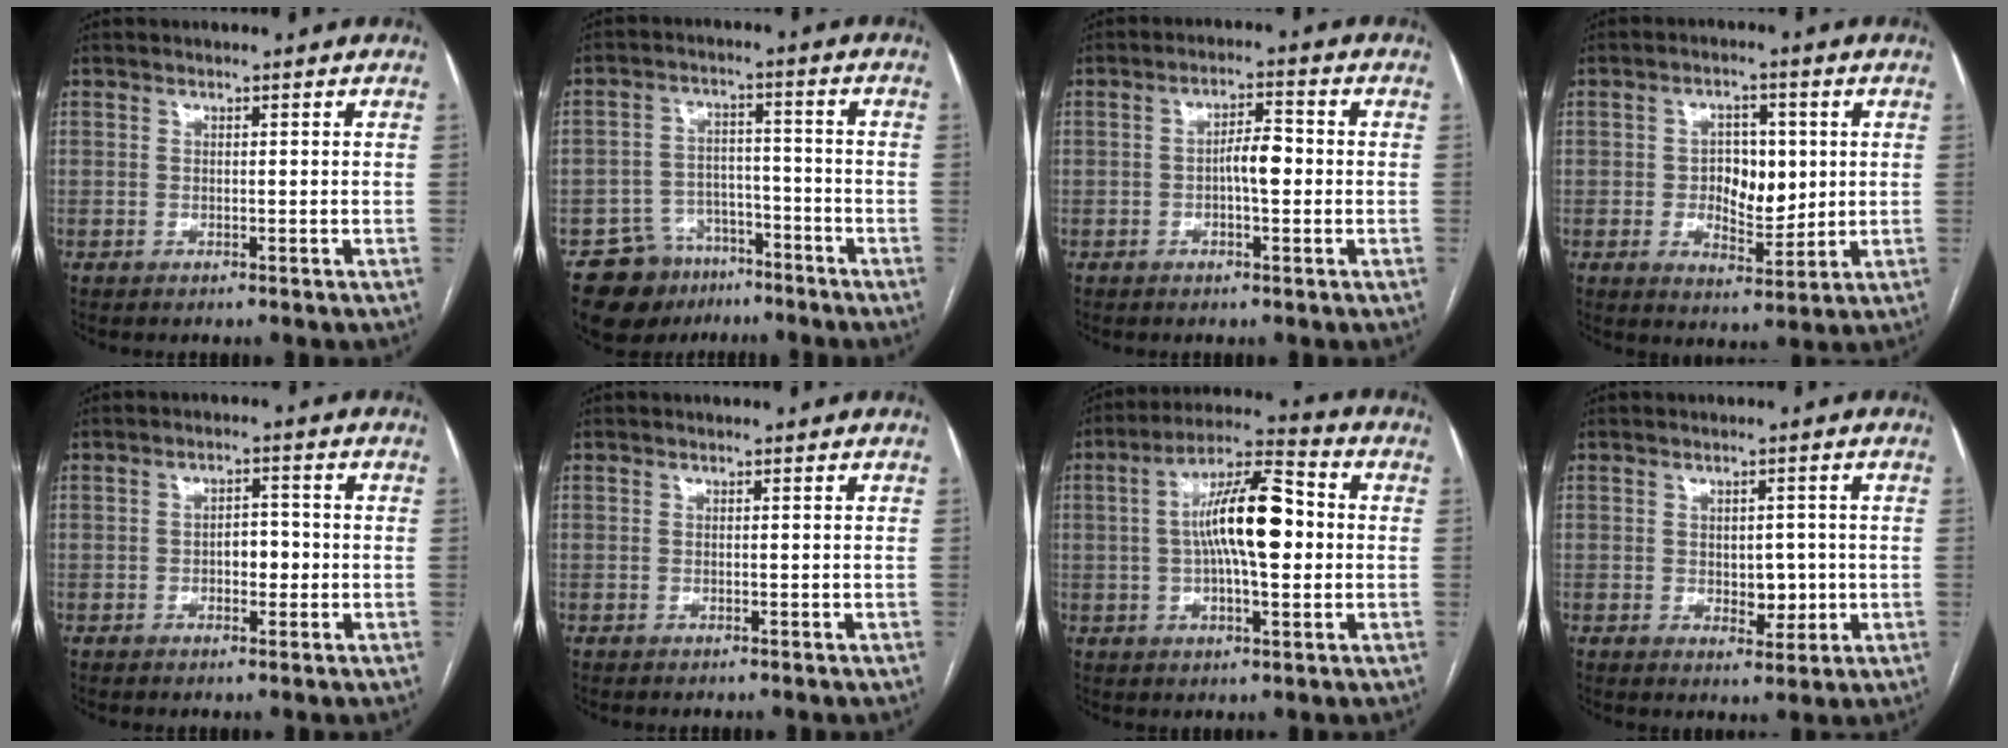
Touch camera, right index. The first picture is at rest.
{"total": 9.7, "force": [-7.1, 6.3, 2.0], "torque": [-0.031, 0.026, -0.109]}
{"total": 4.2, "force": [-0.6, 1.3, 3.9], "torque": [-0.063, 0.012, -0.010]}
{"total": 7.2, "force": [0.6, 4.2, 5.8], "torque": [-0.083, 0.009, 0.018]}
{"total": 3.5, "force": [-0.7, 1.9, 2.8], "torque": [-0.039, 0.009, -0.009]}
{"total": 0.0}
{"total": 13.1, "force": [0.7, 3.5, 12.6], "torque": [-0.226, 0.028, 0.007]}
{"total": 4.2, "force": [-0.2, 2.7, 3.2], "torque": [-0.033, 0.002, 0.007]}